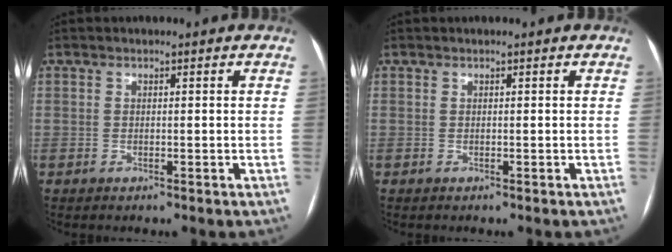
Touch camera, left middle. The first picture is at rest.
{"total": 0.0}